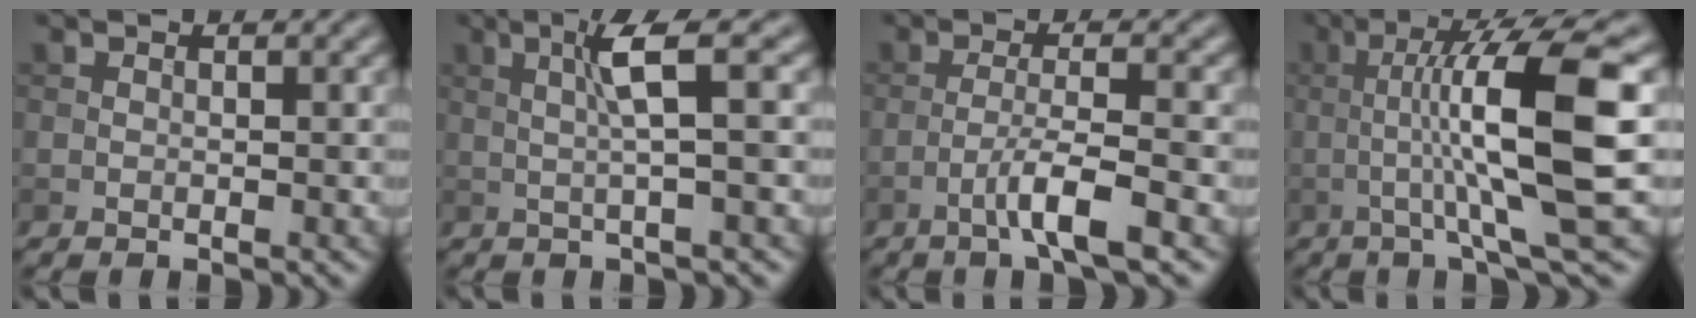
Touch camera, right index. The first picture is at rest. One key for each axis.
{"total": 3.8, "fx": 0.7, "fy": 0.2, "fz": 3.8, "tx": -0.069, "ty": 0.010, "tz": 0.012}
{"total": 4.1, "fx": -2.0, "fy": 0.3, "fz": 3.6, "tx": -0.065, "ty": 0.008, "tz": -0.044}
{"total": 10.5, "fx": -0.5, "fy": 1.4, "fz": 10.4, "tx": -0.149, "ty": 0.012, "tz": -0.009}